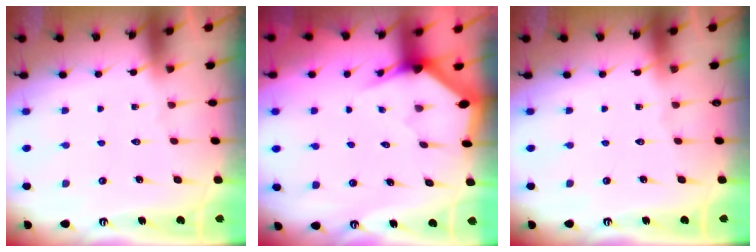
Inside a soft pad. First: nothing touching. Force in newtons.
{"total": 2.9, "press": 2.9, "slide": 0.1}
{"total": 0.0}